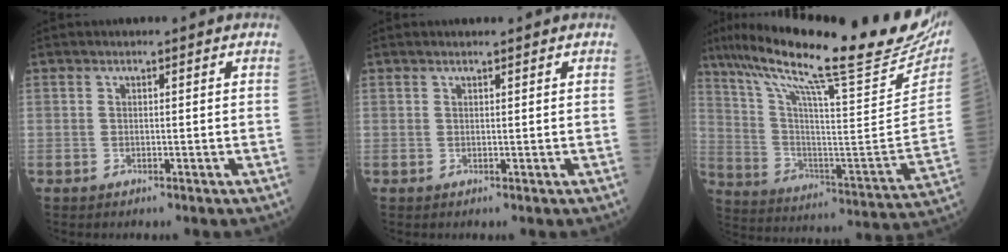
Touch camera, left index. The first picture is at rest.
{"total": 1.2, "force": [1.1, -0.1, 0.6], "torque": [-0.010, 0.008, 0.021]}
{"total": 31.4, "force": [24.7, 2.1, 19.2], "torque": [-0.330, -0.048, 0.353]}